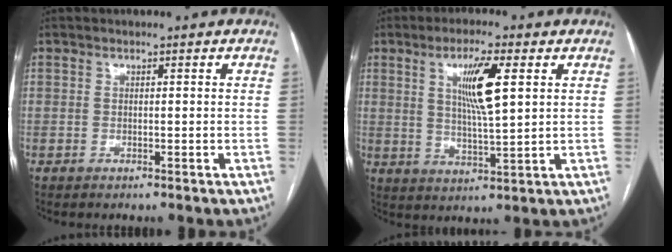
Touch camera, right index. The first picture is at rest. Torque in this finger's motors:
{"motor_torque": [0.89, 0.59, 0.25, 0.11]}